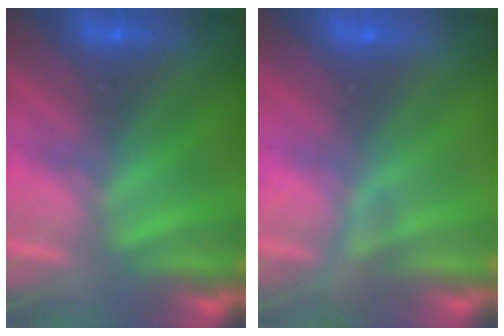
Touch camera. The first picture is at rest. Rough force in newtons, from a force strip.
{"total": 2.3}